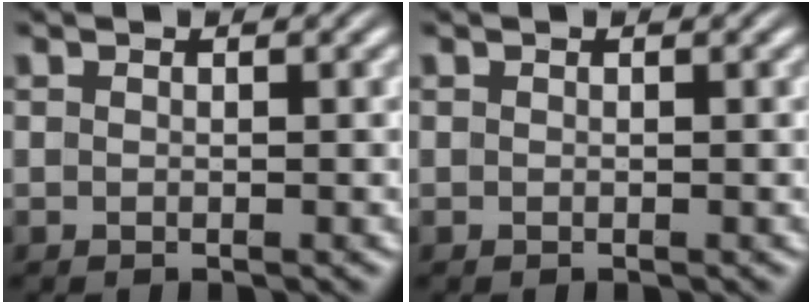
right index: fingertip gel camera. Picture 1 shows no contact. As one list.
[{"total": 0.0}]